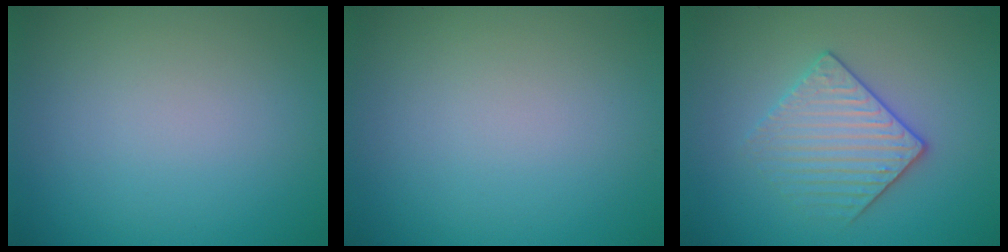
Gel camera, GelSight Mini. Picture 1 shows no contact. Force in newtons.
{"total": 0.0}
{"total": 3.2, "press": 3.1, "slide": 0.9}